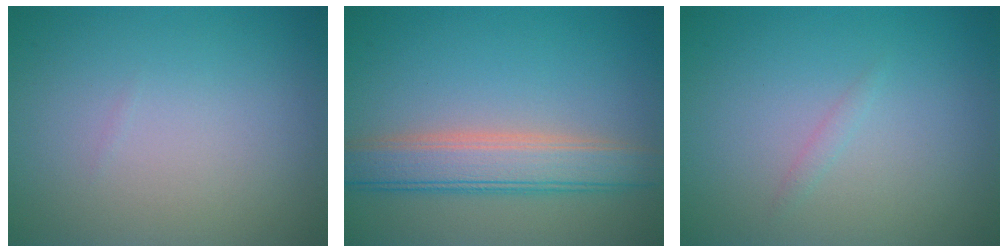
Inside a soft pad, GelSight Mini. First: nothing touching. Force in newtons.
{"total": 5.0, "press": 5.0, "slide": 0.1}
{"total": 0.6, "press": 0.6, "slide": 0.0}